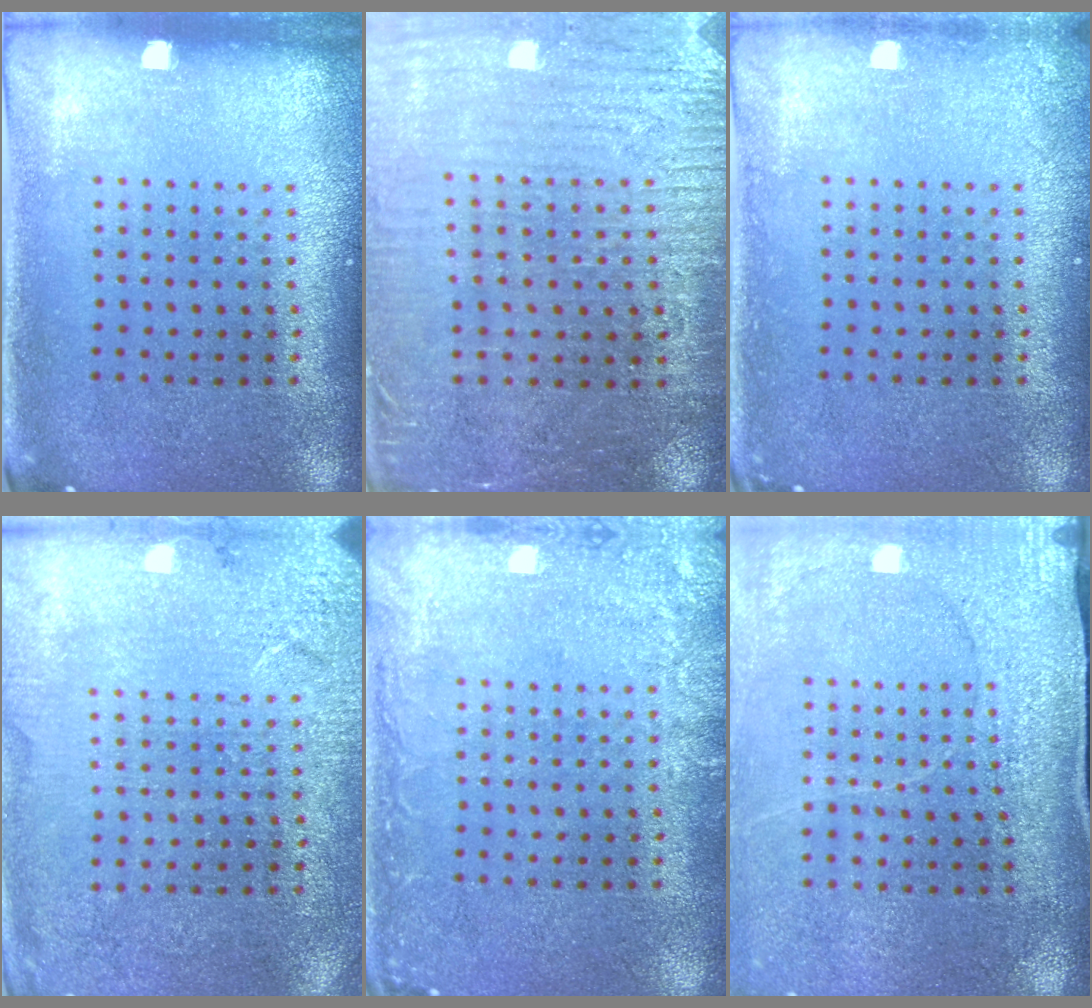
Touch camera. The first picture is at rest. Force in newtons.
{"total": 3.1, "press": 3.0, "slide": 1.0}
{"total": 0.8, "press": 0.8, "slide": 0.1}
{"total": 2.7, "press": 2.7, "slide": 0.1}
{"total": 2.6, "press": 2.6, "slide": 0.3}
{"total": 2.9, "press": 2.8, "slide": 0.7}